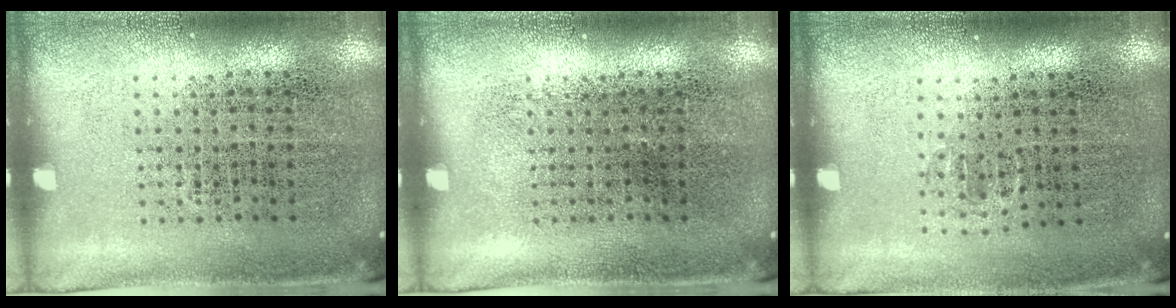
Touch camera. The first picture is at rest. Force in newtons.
{"total": 0.0}
{"total": 0.5, "press": 0.5, "slide": 0.3}